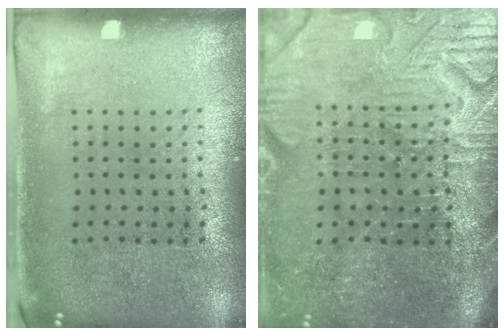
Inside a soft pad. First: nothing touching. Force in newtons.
{"total": 4.3, "press": 4.0, "slide": 1.6}